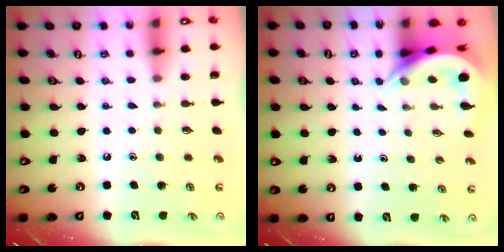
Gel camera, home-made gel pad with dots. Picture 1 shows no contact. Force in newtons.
{"total": 5.0, "press": 5.0, "slide": 0.3}